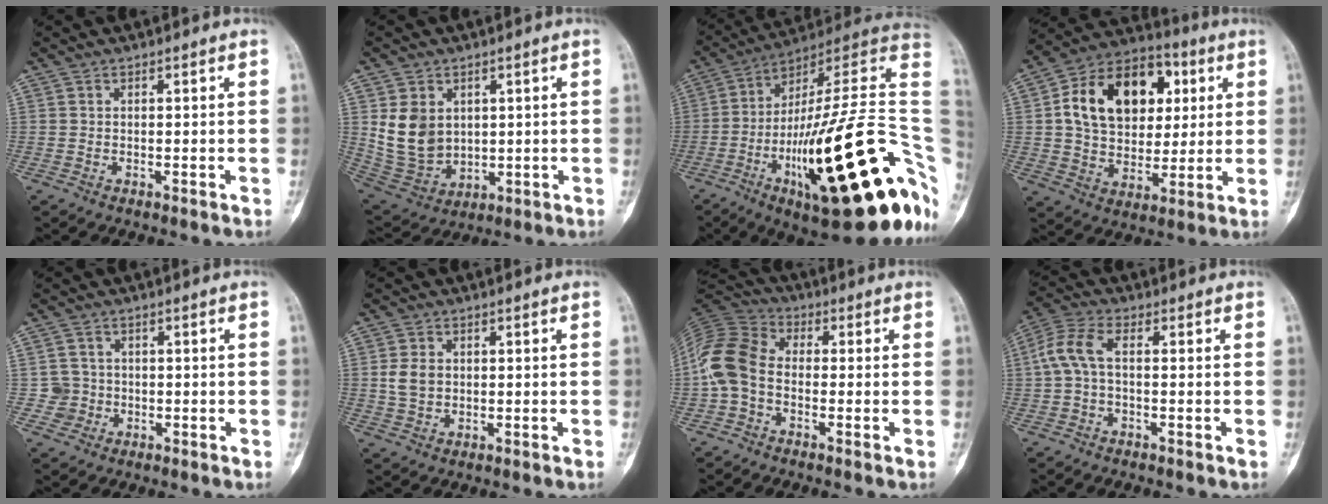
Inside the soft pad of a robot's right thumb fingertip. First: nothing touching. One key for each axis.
{"total": 10.6, "fx": 2.5, "fy": 8.3, "fz": 6.1, "tx": -0.089, "ty": -0.016, "tz": 0.073}
{"total": 37.8, "fx": -9.1, "fy": 10.3, "fz": 35.2, "tx": -0.448, "ty": 0.061, "tz": -0.141}
{"total": 20.6, "fx": 4.9, "fy": 14.4, "fz": 14.0, "tx": -0.200, "ty": 0.009, "tz": 0.080}
{"total": 3.1, "fx": -0.5, "fy": 3.0, "fz": -0.3, "tx": 0.027, "ty": 0.010, "tz": -0.015}
{"total": 4.2, "fx": 0.3, "fy": 3.3, "fz": 2.6, "tx": -0.042, "ty": 0.003, "tz": 0.008}
{"total": 10.6, "fx": -1.8, "fy": 7.4, "fz": 7.4, "tx": -0.151, "ty": 0.028, "tz": -0.052}
{"total": 6.1, "fx": -0.1, "fy": 2.8, "fz": 5.4, "tx": -0.131, "ty": 0.022, "tz": -0.010}